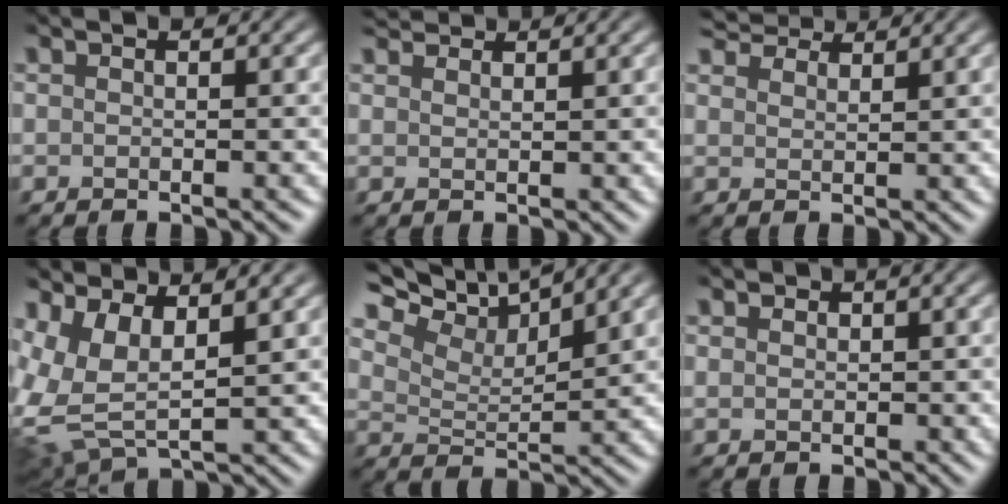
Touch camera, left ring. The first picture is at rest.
{"total": 2.5, "force": [2.3, 0.6, 0.6], "torque": [-0.013, 0.010, 0.037]}
{"total": 5.5, "force": [4.9, 1.7, 1.7], "torque": [-0.045, 0.004, 0.089]}
{"total": 7.5, "force": [2.0, 4.2, 5.8], "torque": [-0.140, -0.009, 0.045]}
{"total": 8.4, "force": [7.0, 2.4, 4.0], "torque": [-0.083, 0.020, 0.099]}
{"total": 1.3, "force": [0.5, 1.0, 0.6], "torque": [-0.007, -0.001, 0.009]}